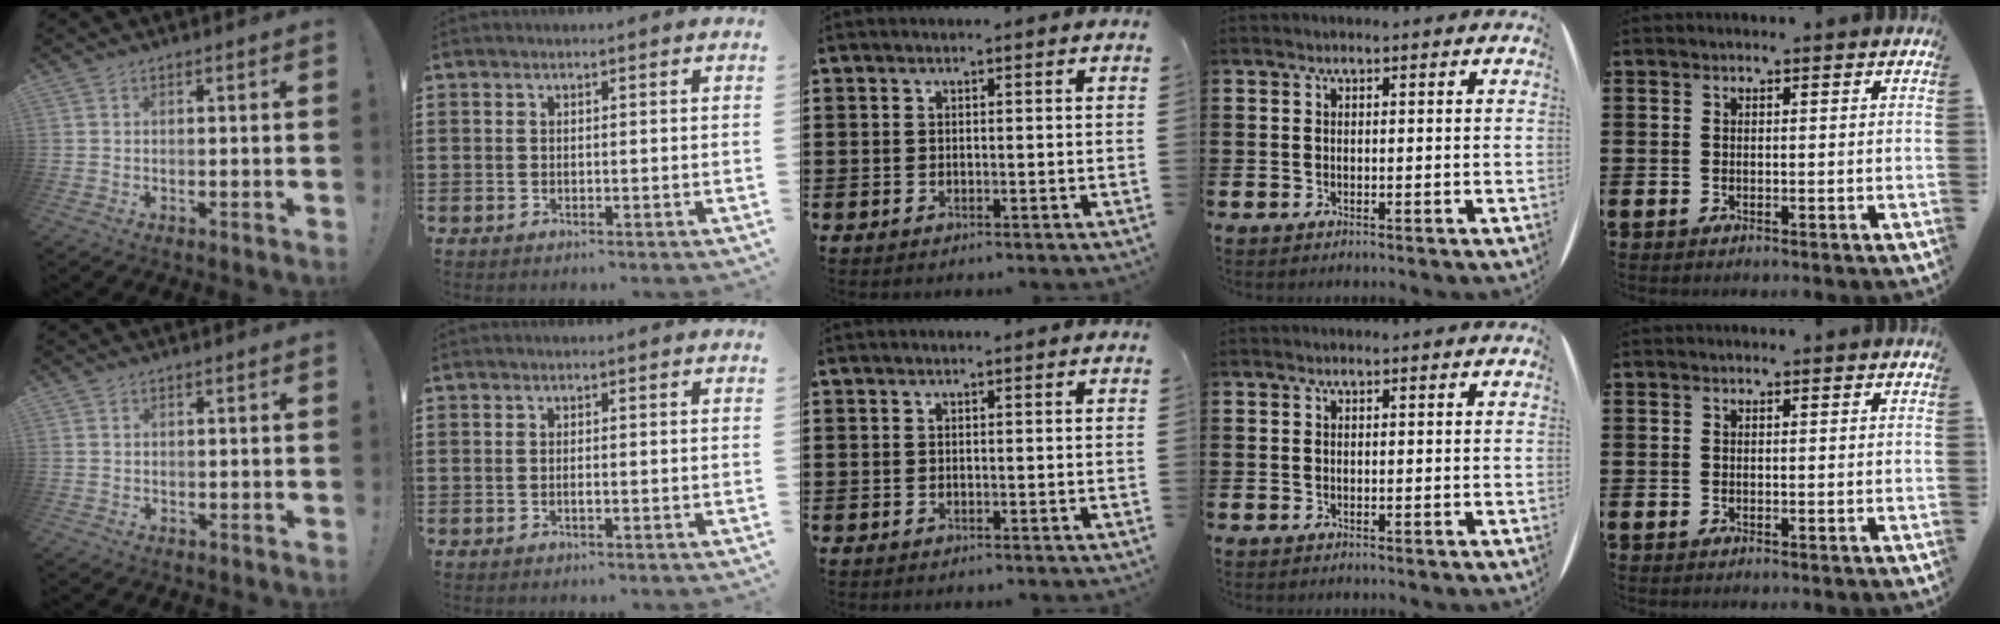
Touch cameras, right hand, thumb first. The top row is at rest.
{"thumb": {"total": 0.7, "force": [-0.2, 0.6, -0.1], "torque": [0.002, 0.002, -0.004]}, "index": {"total": 0.8, "force": [-0.3, 0.2, 0.7], "torque": [-0.014, -0.004, -0.004]}}